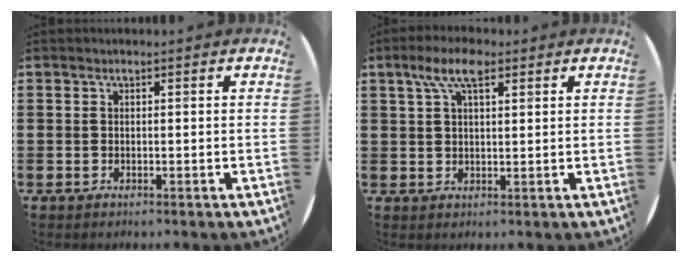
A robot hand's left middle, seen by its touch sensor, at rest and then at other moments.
{"total": 5.8, "force": [3.5, 2.2, 4.0], "torque": [-0.080, 0.006, 0.059]}